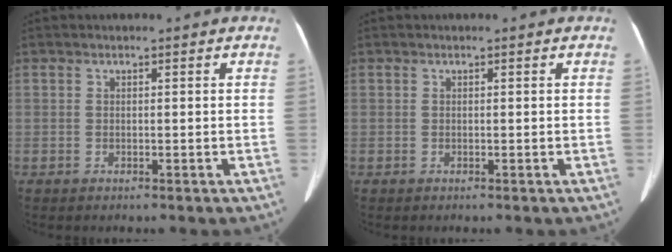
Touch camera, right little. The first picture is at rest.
{"total": 0.0}